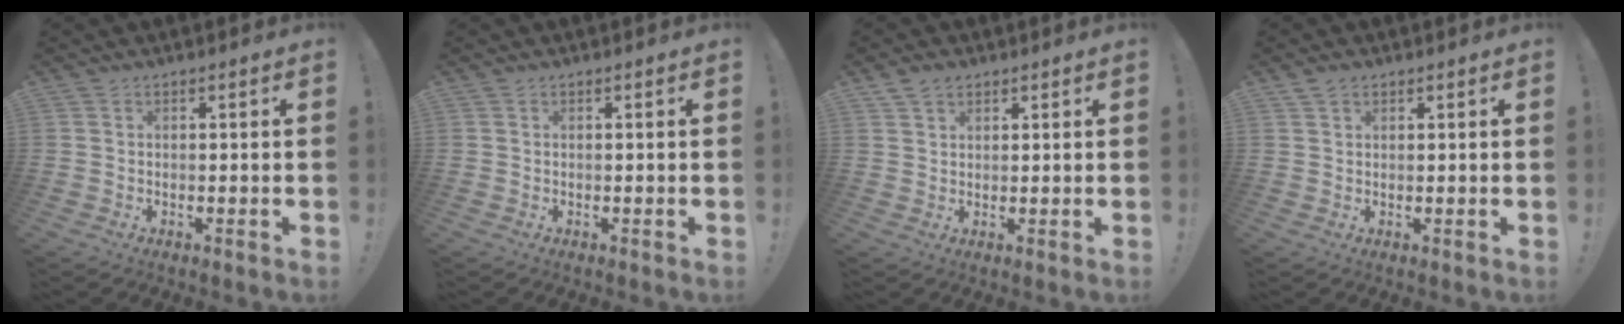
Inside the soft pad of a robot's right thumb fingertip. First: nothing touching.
{"total": 0.0}
{"total": 3.5, "force": [2.3, 2.3, 1.2], "torque": [-0.018, -0.007, 0.044]}
{"total": 1.8, "force": [1.3, 1.0, 0.6], "torque": [-0.012, -0.002, 0.025]}